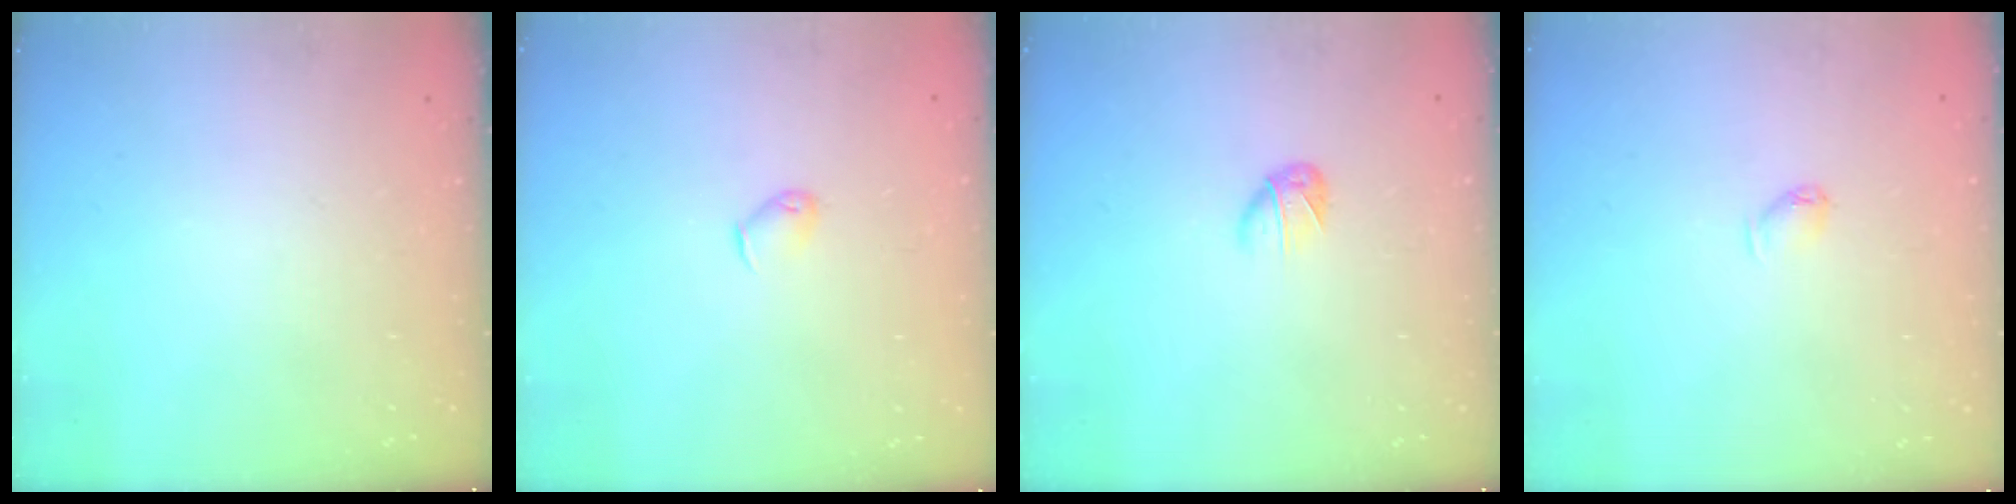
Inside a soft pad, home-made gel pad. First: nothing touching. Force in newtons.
{"total": 4.0, "press": 3.9, "slide": 0.8}
{"total": 3.7, "press": 3.6, "slide": 1.0}
{"total": 4.1, "press": 4.0, "slide": 0.8}